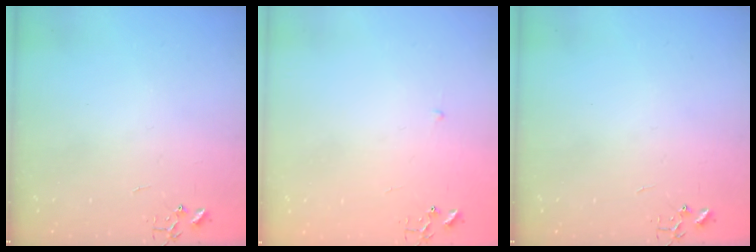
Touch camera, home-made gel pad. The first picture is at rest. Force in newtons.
{"total": 2.3, "press": 2.3, "slide": 0.3}
{"total": 0.0}